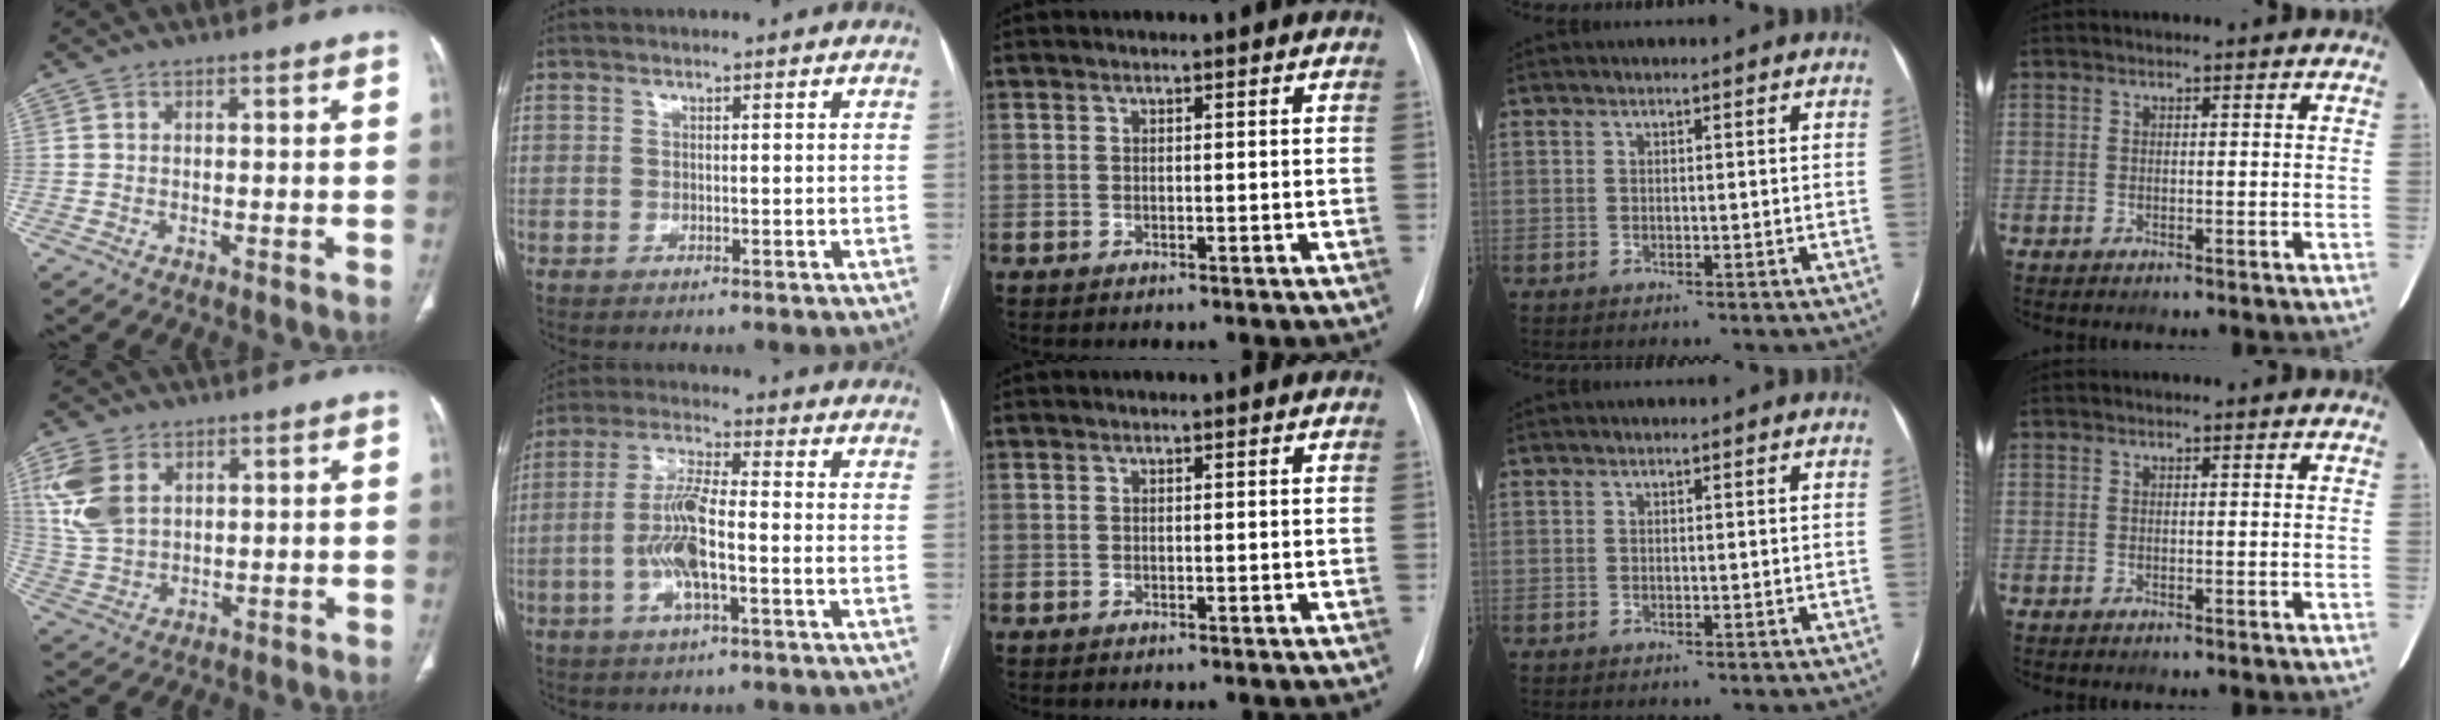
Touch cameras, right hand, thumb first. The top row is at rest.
{"thumb": {"total": 10.1, "force": [3.9, 6.5, 6.6], "torque": [-0.144, -0.006, 0.087]}, "index": {"total": 9.1, "force": [-2.1, 1.5, 8.8], "torque": [-0.178, 0.005, -0.044]}}